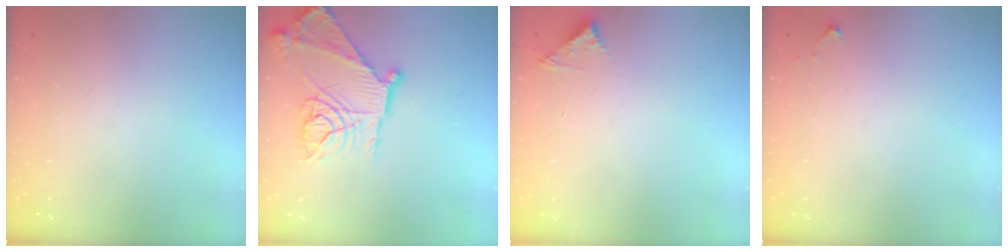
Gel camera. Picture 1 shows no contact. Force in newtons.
{"total": 22.2, "press": 22.1, "slide": 2.3}
{"total": 3.7, "press": 3.7, "slide": 0.1}
{"total": 2.6, "press": 2.6, "slide": 0.4}